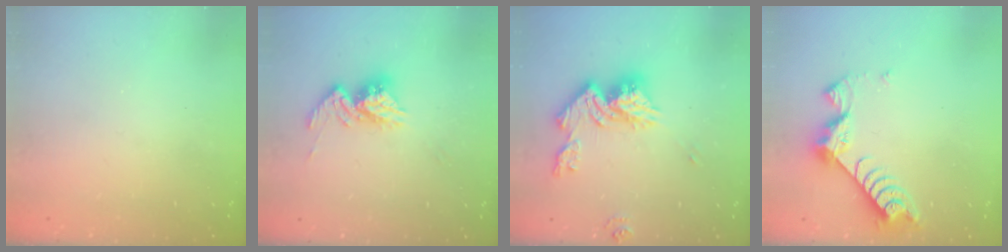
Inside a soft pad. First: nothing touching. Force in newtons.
{"total": 11.5, "press": 11.4, "slide": 0.8}
{"total": 14.3, "press": 14.2, "slide": 1.5}
{"total": 9.4, "press": 9.4, "slide": 0.7}